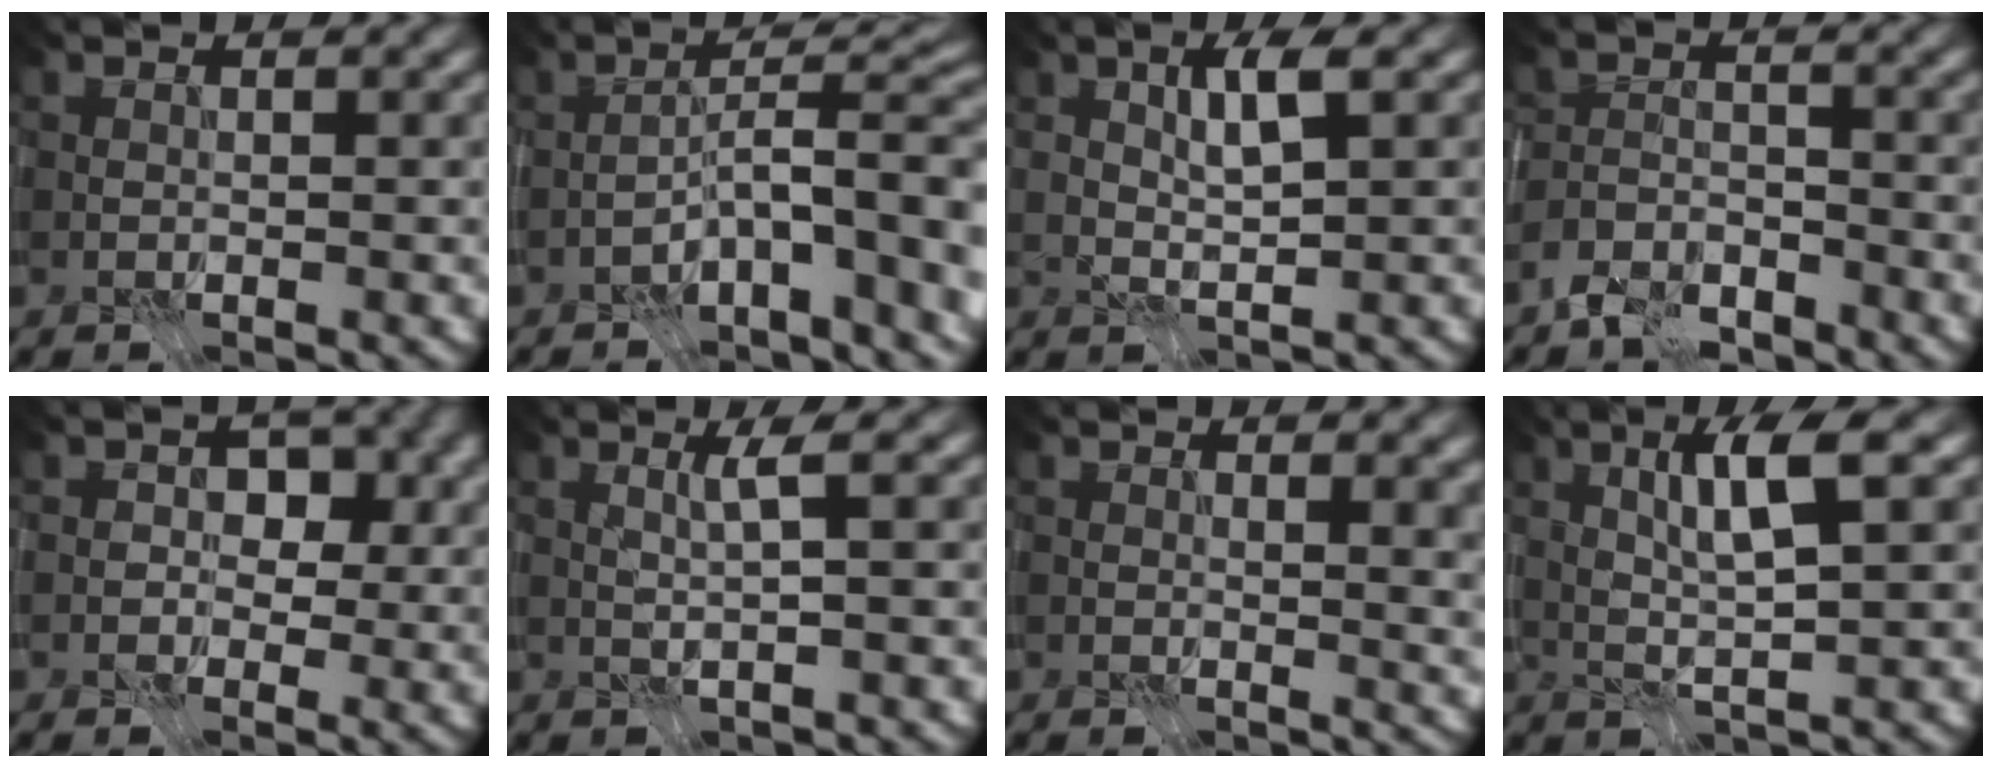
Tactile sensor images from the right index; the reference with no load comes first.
{"total": 7.3, "force": [-2.9, 1.9, 6.4], "torque": [-0.091, 0.028, -0.054]}
{"total": 2.6, "force": [1.0, 0.6, 2.3], "torque": [-0.046, 0.004, 0.018]}
{"total": 3.6, "force": [-3.0, 1.6, 1.2], "torque": [-0.023, 0.002, -0.068]}
{"total": 4.4, "force": [0.6, 3.3, 2.8], "torque": [-0.008, 0.005, -0.001]}
{"total": 1.6, "force": [0.5, 0.0, 1.6], "torque": [-0.034, 0.004, 0.007]}
{"total": 3.0, "force": [1.2, 1.0, 2.5], "torque": [-0.029, -0.001, 0.017]}
{"total": 4.5, "force": [1.5, 0.5, 4.2], "torque": [-0.084, 0.005, 0.030]}